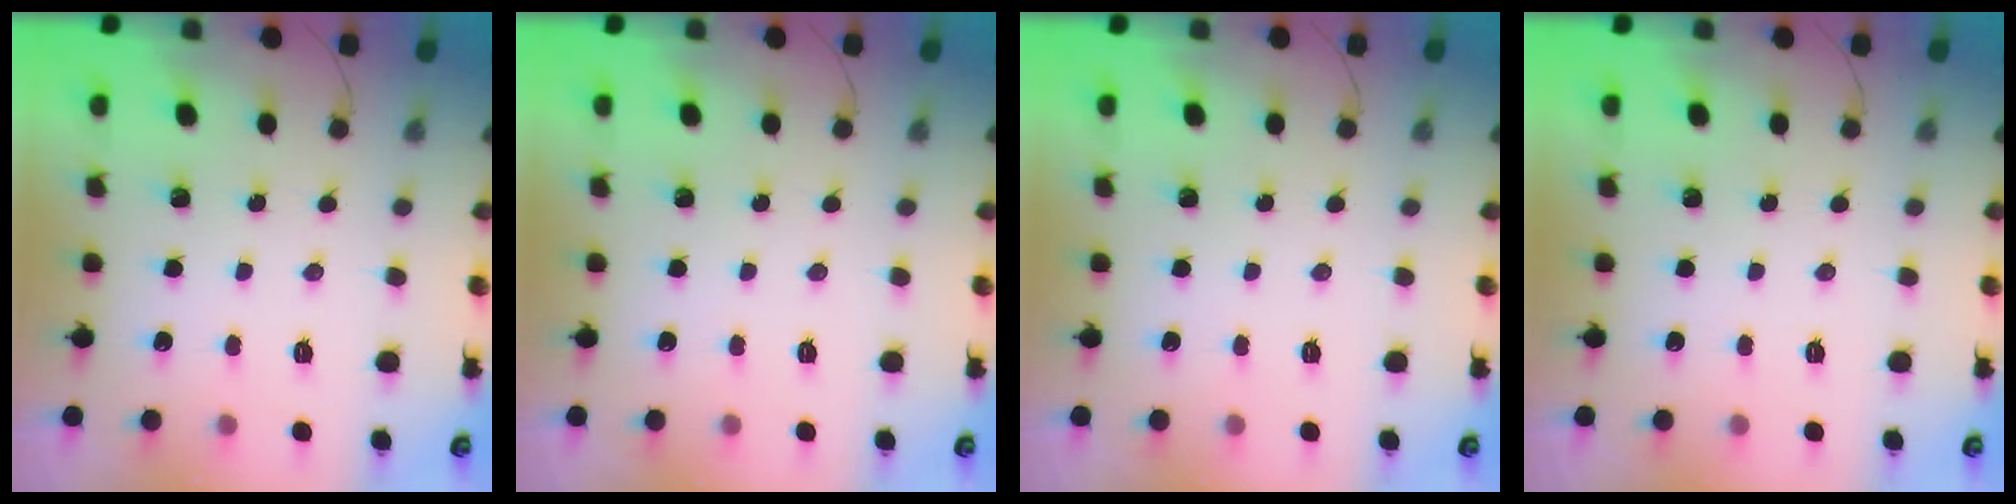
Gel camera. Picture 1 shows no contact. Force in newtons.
{"total": 0.0}
{"total": 0.0}
{"total": 0.0}